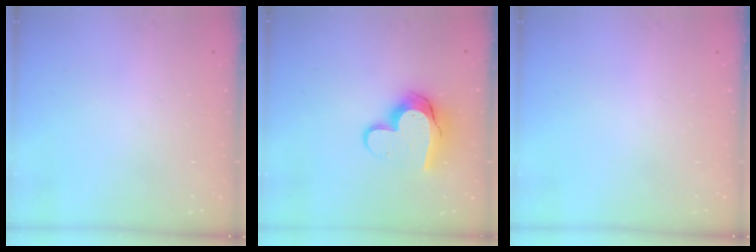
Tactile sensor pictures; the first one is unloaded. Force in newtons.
{"total": 12.4, "press": 12.3, "slide": 1.1}
{"total": 0.0}